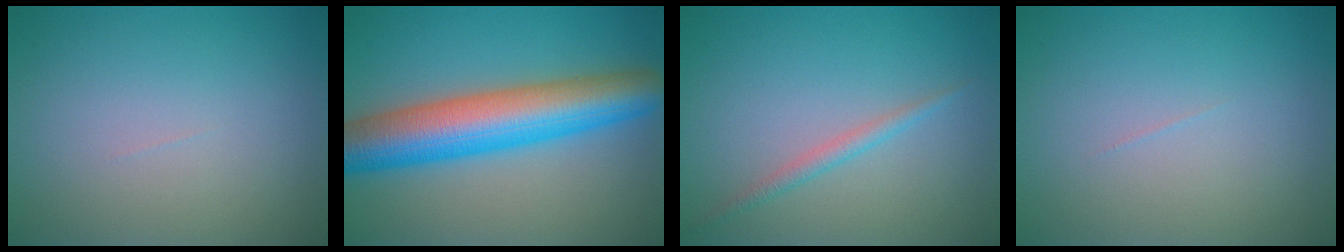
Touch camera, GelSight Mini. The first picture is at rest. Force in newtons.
{"total": 10.0, "press": 10.0, "slide": 0.2}
{"total": 1.4, "press": 1.4, "slide": 0.1}
{"total": 0.0}